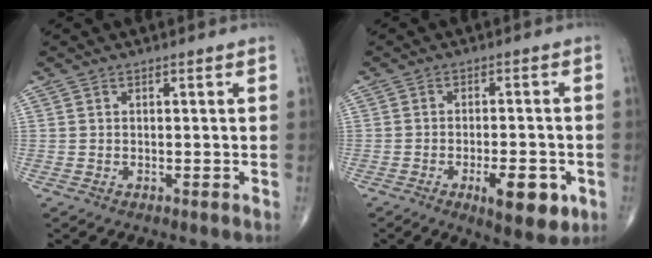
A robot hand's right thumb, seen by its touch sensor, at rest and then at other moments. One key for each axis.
{"total": 9.4, "fx": -3.7, "fy": 3.4, "fz": 7.9, "tx": -0.108, "ty": 0.002, "tz": -0.048}